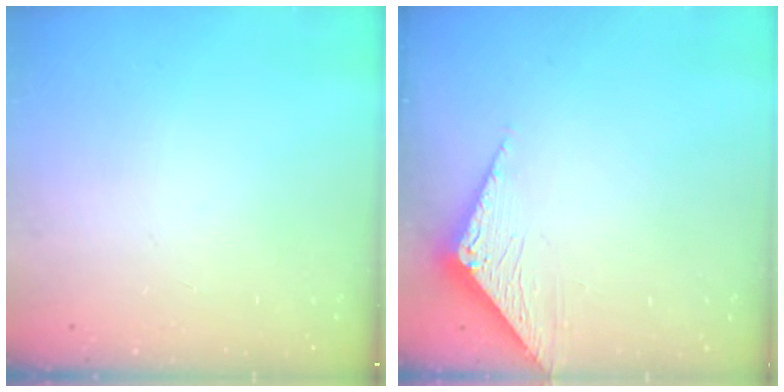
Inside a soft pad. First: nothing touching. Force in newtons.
{"total": 3.4, "press": 3.4, "slide": 0.2}